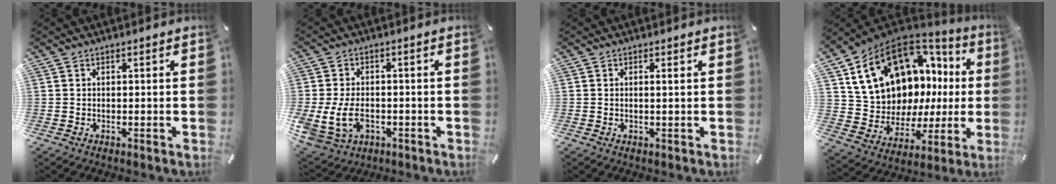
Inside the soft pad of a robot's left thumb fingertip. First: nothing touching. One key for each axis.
{"total": 9.3, "fx": -1.8, "fy": 7.2, "fz": 5.7, "tx": -0.128, "ty": 0.003, "tz": -0.028}
{"total": 1.3, "fx": 0.3, "fy": -0.1, "fz": 1.2, "tx": -0.025, "ty": -0.005, "tz": 0.005}
{"total": 18.3, "fx": 8.3, "fy": 12.9, "fz": 10.0, "tx": -0.177, "ty": -0.054, "tz": 0.177}